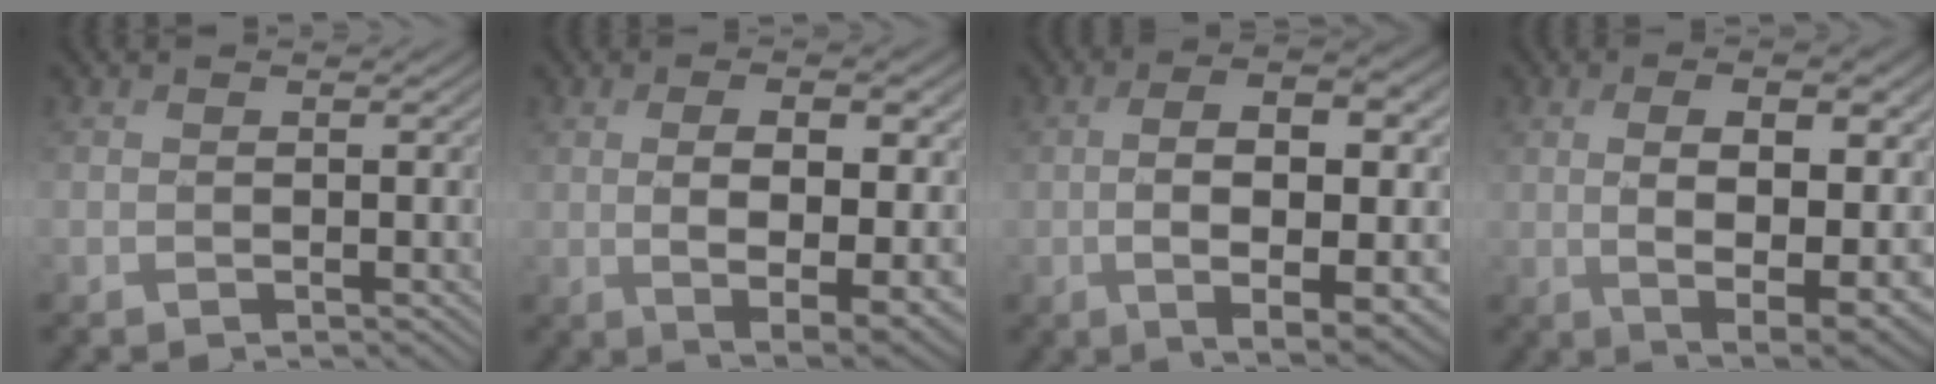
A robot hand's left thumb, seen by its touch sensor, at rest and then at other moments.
{"total": 10.5, "force": [1.0, 4.5, 9.4], "torque": [-0.155, -0.009, 0.020]}
{"total": 11.2, "force": [-0.6, 4.1, 10.4], "torque": [-0.189, -0.007, -0.006]}
{"total": 12.1, "force": [1.3, 5.2, 10.8], "torque": [-0.176, -0.006, 0.020]}